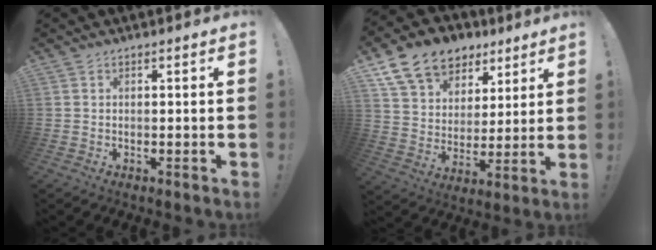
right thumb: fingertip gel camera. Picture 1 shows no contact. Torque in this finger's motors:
{"motor_torque": [0.69, 0.70, 0.26, 0.22, 0.17]}